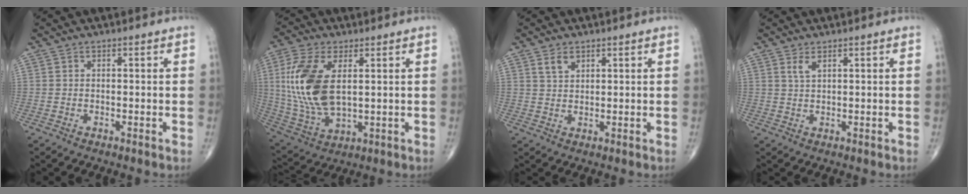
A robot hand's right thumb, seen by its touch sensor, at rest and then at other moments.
{"total": 16.2, "force": [2.8, 8.3, 13.6], "torque": [-0.293, -0.011, 0.063]}
{"total": 3.3, "force": [2.0, 1.9, 1.8], "torque": [-0.026, -0.009, 0.042]}
{"total": 1.8, "force": [1.1, 0.5, 1.3], "torque": [-0.030, -0.003, 0.027]}